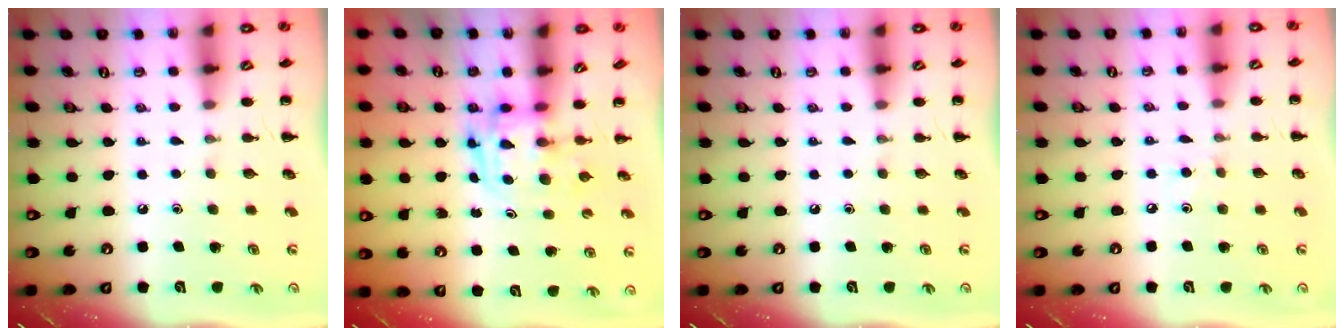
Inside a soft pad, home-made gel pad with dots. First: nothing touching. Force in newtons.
{"total": 3.3, "press": 3.3, "slide": 0.5}
{"total": 0.0}
{"total": 3.8, "press": 3.6, "slide": 1.2}